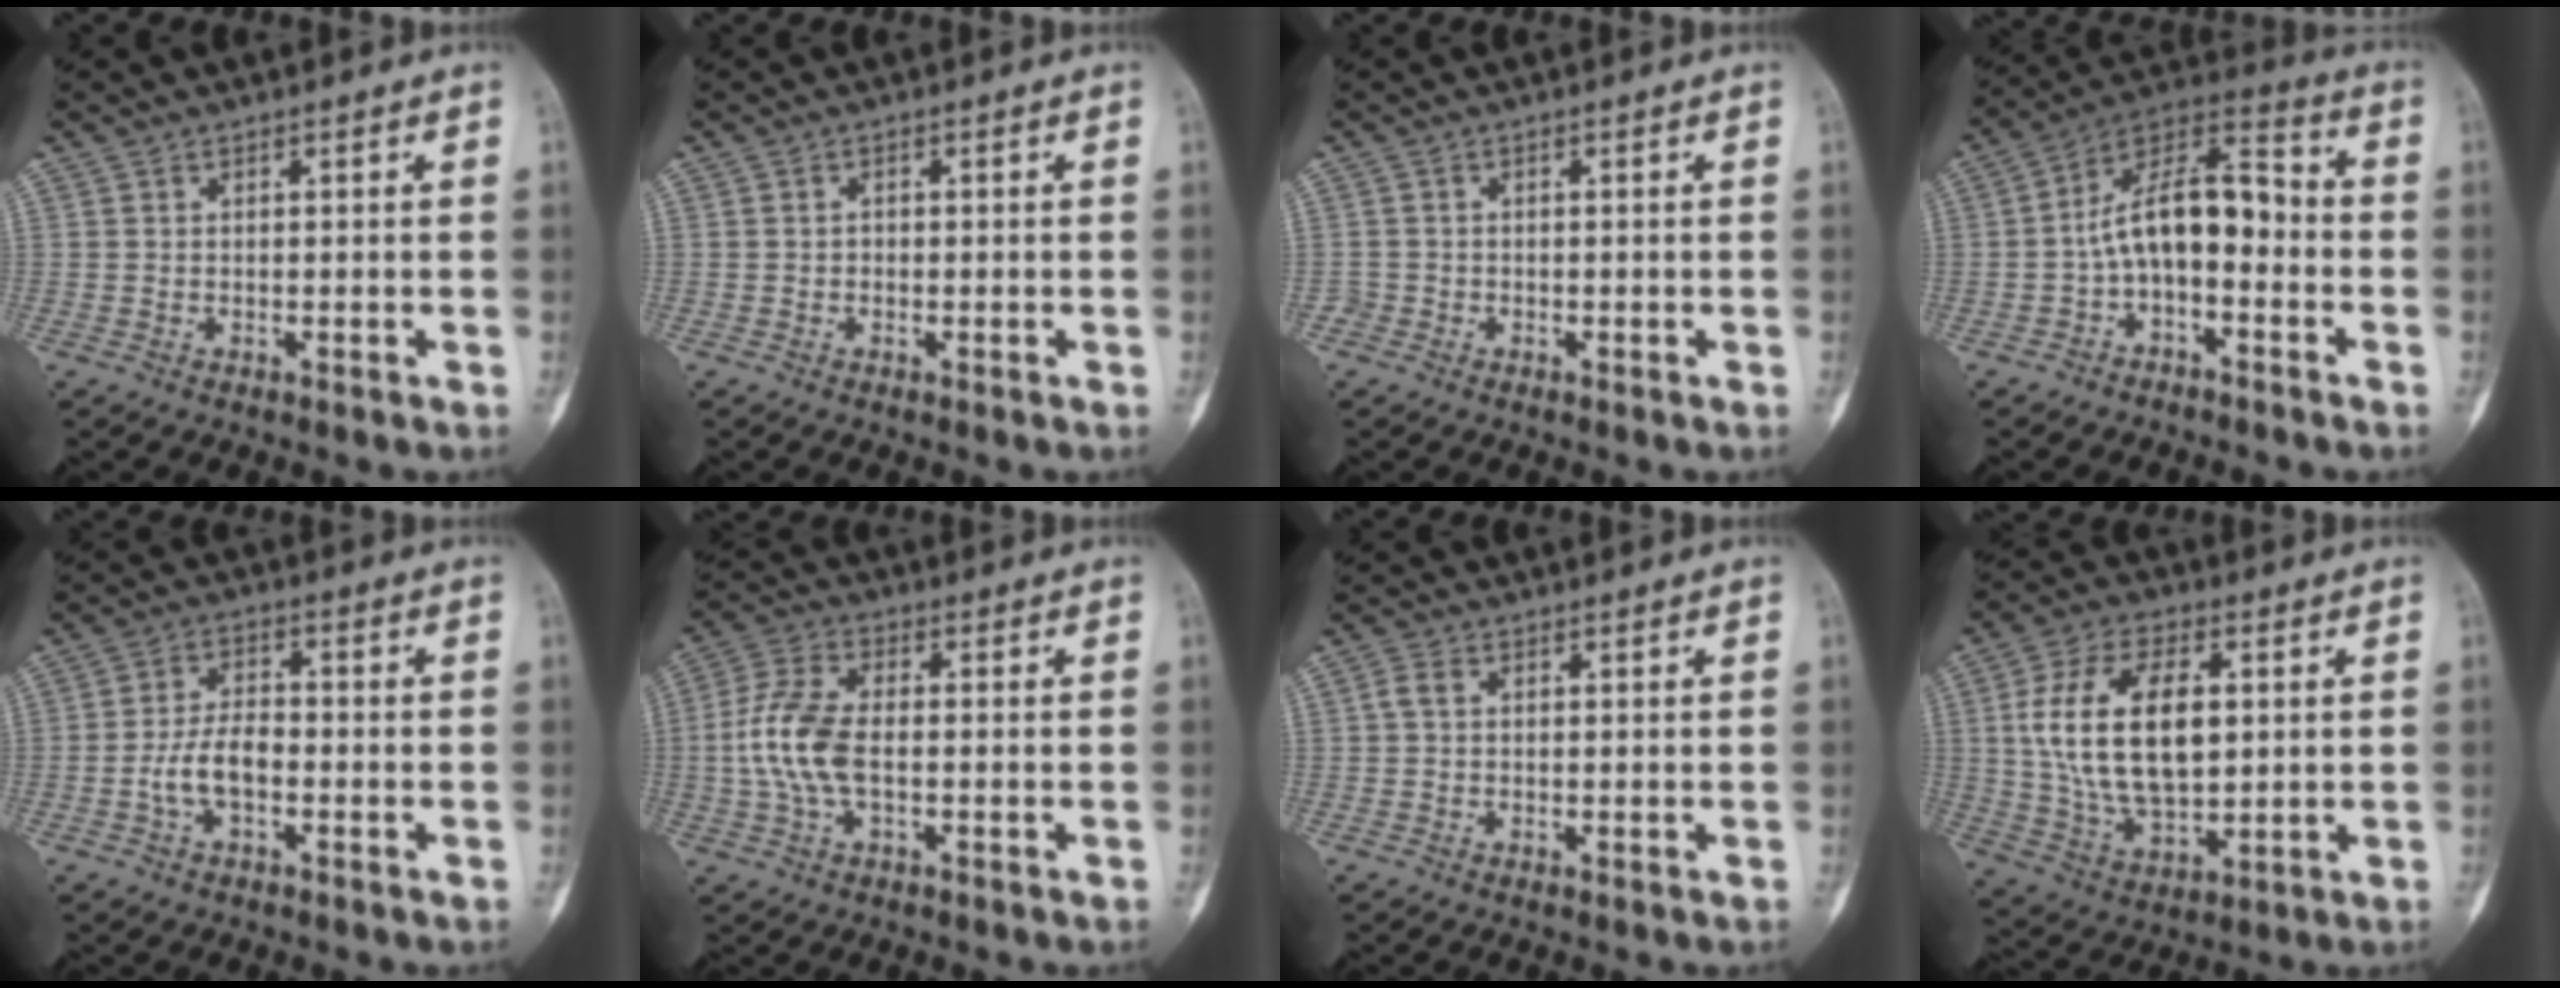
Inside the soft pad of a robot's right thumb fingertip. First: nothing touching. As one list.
[{"total": 0.7, "force": [-0.1, 0.6, 0.4], "torque": [-0.001, 0.002, -0.005]}, {"total": 1.2, "force": [-0.7, 1.0, 0.3], "torque": [0.000, 0.005, -0.015]}, {"total": 12.2, "force": [-2.5, 6.5, 10.0], "torque": [-0.160, 0.067, -0.053]}, {"total": 6.2, "force": [-1.9, 3.4, 4.8], "torque": [-0.094, 0.024, -0.038]}, {"total": 10.2, "force": [-0.9, 5.4, 8.6], "torque": [-0.194, 0.017, -0.022]}, {"total": 1.8, "force": [0.3, 1.3, 1.1], "torque": [-0.025, 0.005, 0.005]}, {"total": 18.7, "force": [2.8, 10.4, 15.2], "torque": [-0.268, -0.004, 0.056]}]